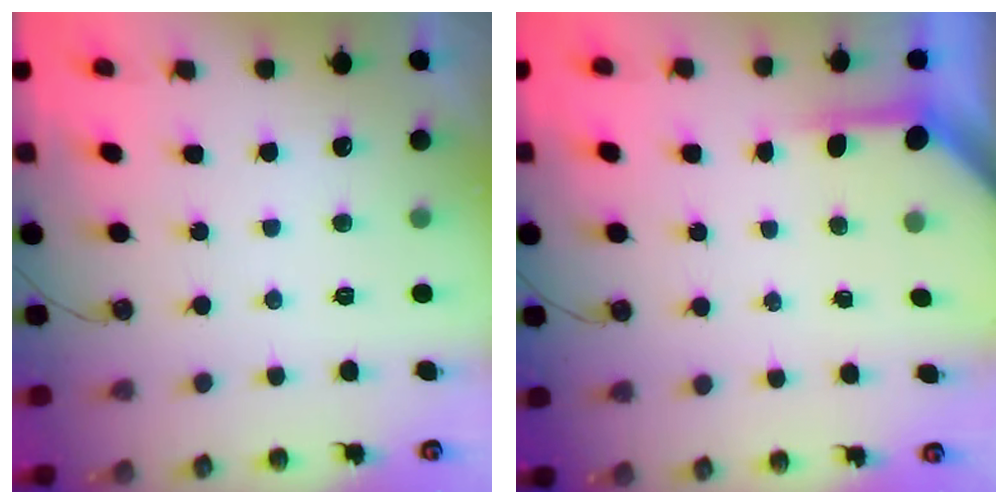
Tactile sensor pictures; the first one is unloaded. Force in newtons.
{"total": 4.0, "press": 4.0, "slide": 0.4}